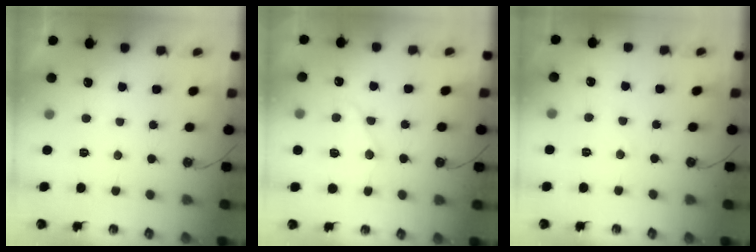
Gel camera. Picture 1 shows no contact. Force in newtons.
{"total": 11.5, "press": 11.5, "slide": 0.7}
{"total": 4.9, "press": 4.8, "slide": 0.7}